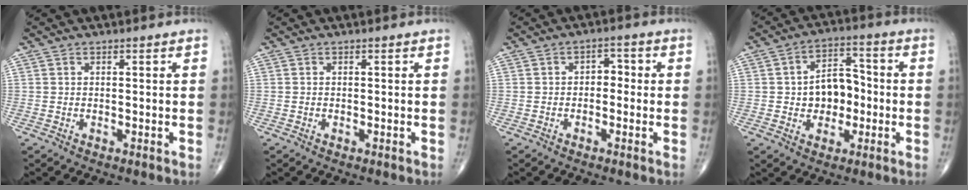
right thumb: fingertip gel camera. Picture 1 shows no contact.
{"total": 0.0}
{"total": 3.1, "force": [-0.4, 2.2, 2.2], "torque": [-0.011, 0.015, -0.016]}
{"total": 9.2, "force": [-0.9, 6.7, 6.3], "torque": [-0.058, 0.026, -0.017]}